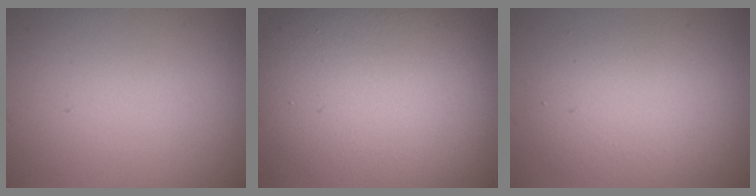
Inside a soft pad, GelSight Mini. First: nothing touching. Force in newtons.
{"total": 16.9, "press": 16.8, "slide": 1.0}
{"total": 4.8, "press": 4.7, "slide": 0.3}